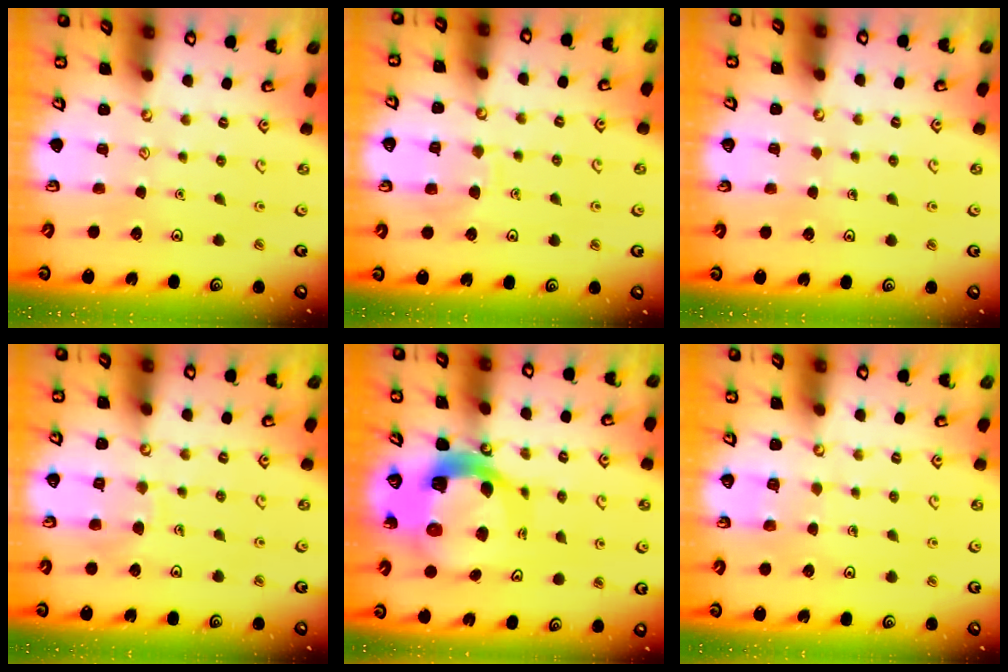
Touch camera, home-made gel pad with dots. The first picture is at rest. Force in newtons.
{"total": 7.3, "press": 7.3, "slide": 0.7}
{"total": 0.8, "press": 0.8, "slide": 0.3}
{"total": 6.7, "press": 6.6, "slide": 0.7}
{"total": 14.2, "press": 14.1, "slide": 1.9}
{"total": 2.8, "press": 2.8, "slide": 0.3}